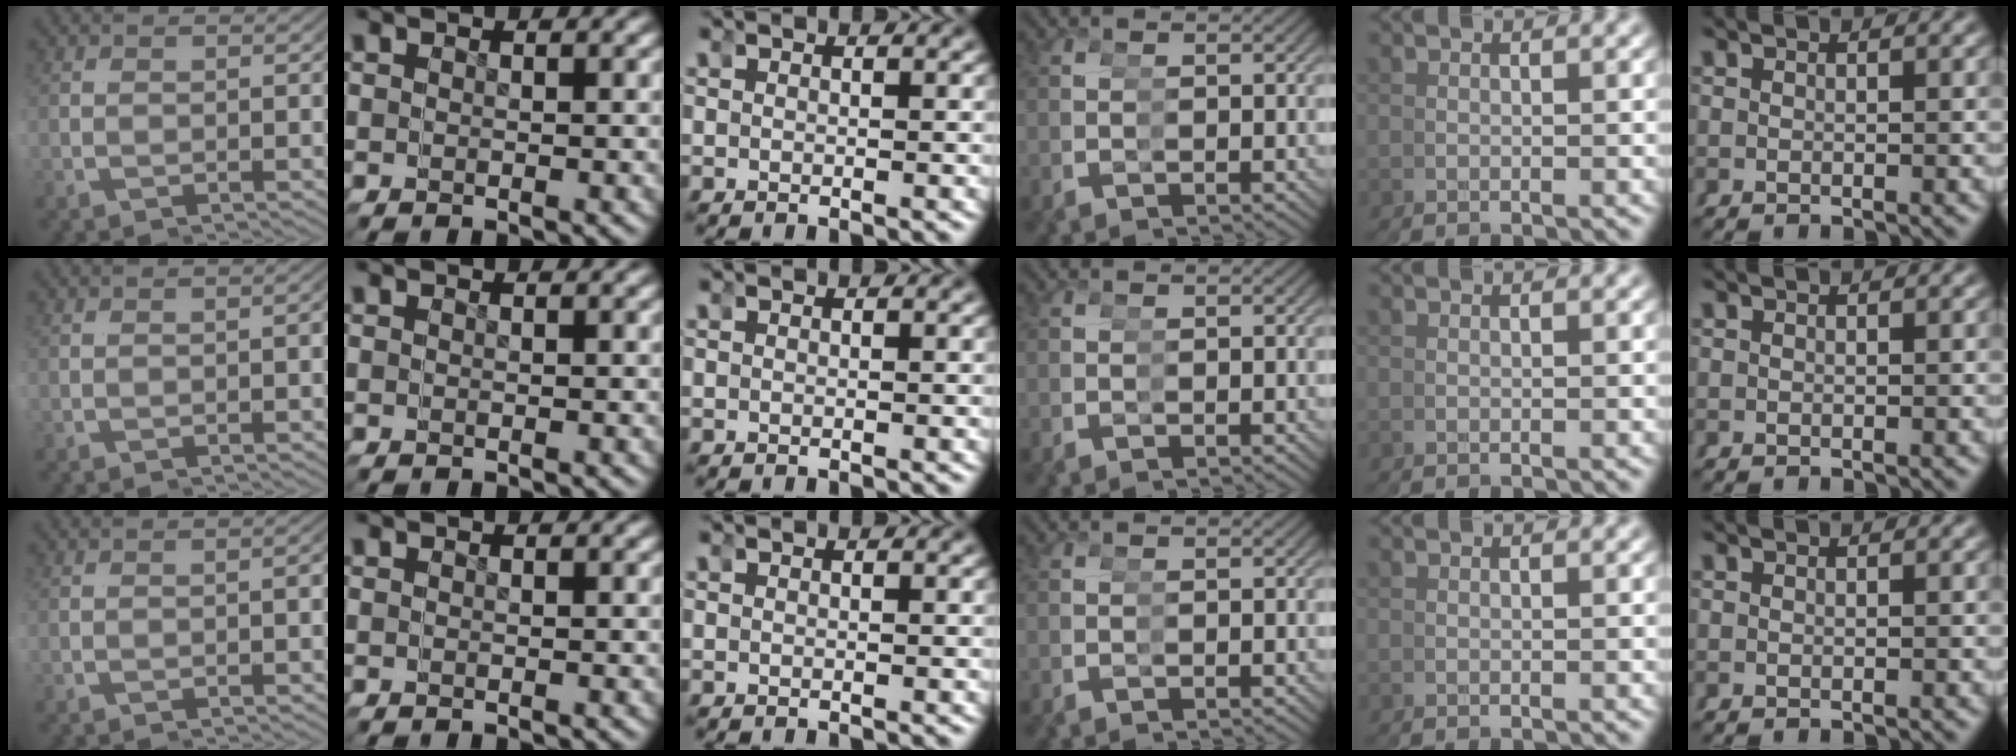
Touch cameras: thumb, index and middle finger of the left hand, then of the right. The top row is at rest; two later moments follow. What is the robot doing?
{"motion": "reach", "object": "tape"}